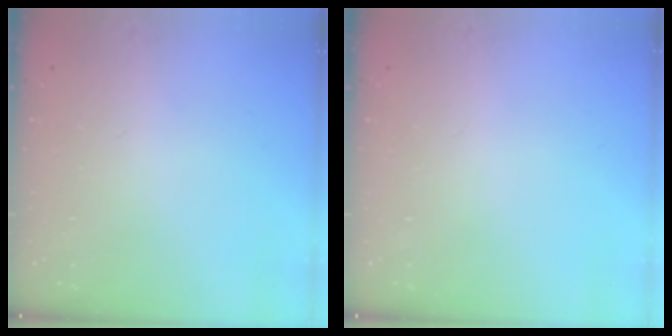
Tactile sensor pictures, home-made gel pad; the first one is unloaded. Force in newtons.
{"total": 0.0}